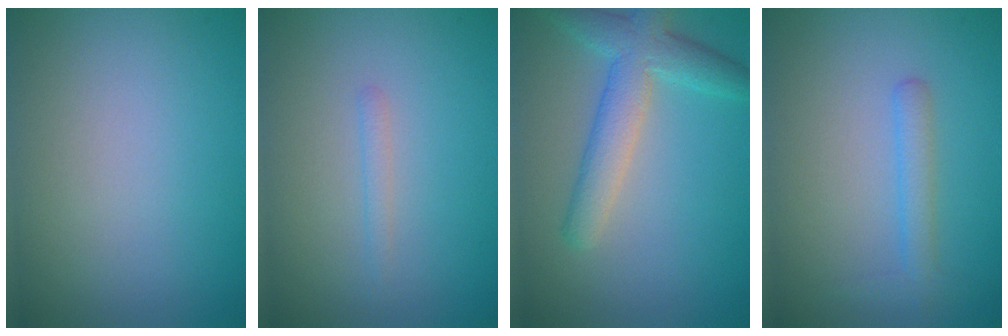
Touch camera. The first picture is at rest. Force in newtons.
{"total": 0.8, "press": 0.8, "slide": 0.0}
{"total": 4.5, "press": 4.4, "slide": 0.2}
{"total": 1.9, "press": 1.9, "slide": 0.2}